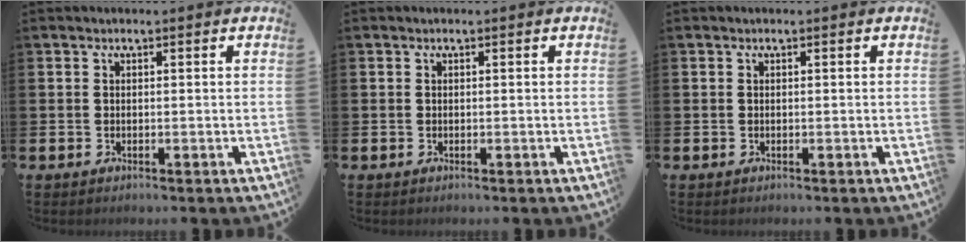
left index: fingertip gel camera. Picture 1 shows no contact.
{"total": 0.0}
{"total": 0.0}